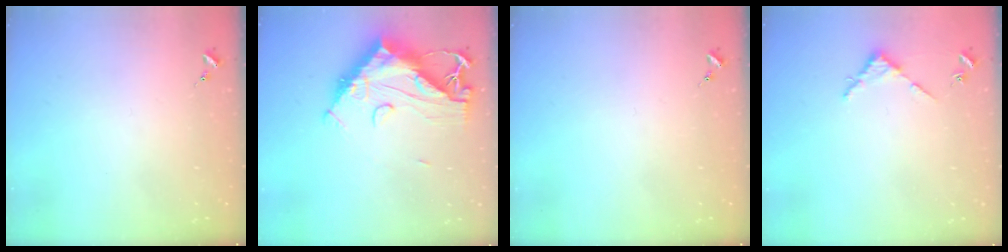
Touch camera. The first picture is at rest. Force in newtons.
{"total": 17.4, "press": 17.3, "slide": 1.6}
{"total": 0.0}
{"total": 3.1, "press": 3.1, "slide": 0.3}